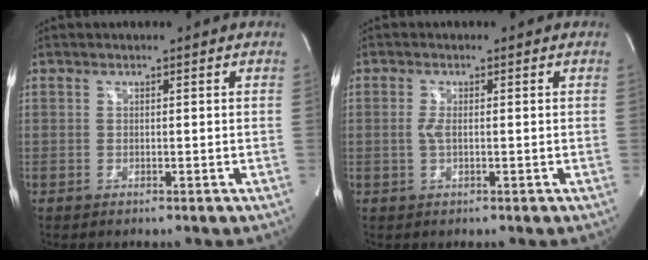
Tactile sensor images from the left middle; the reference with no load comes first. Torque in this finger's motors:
{"motor_torque": [0.49, 0.23, 0.20, 0.06]}